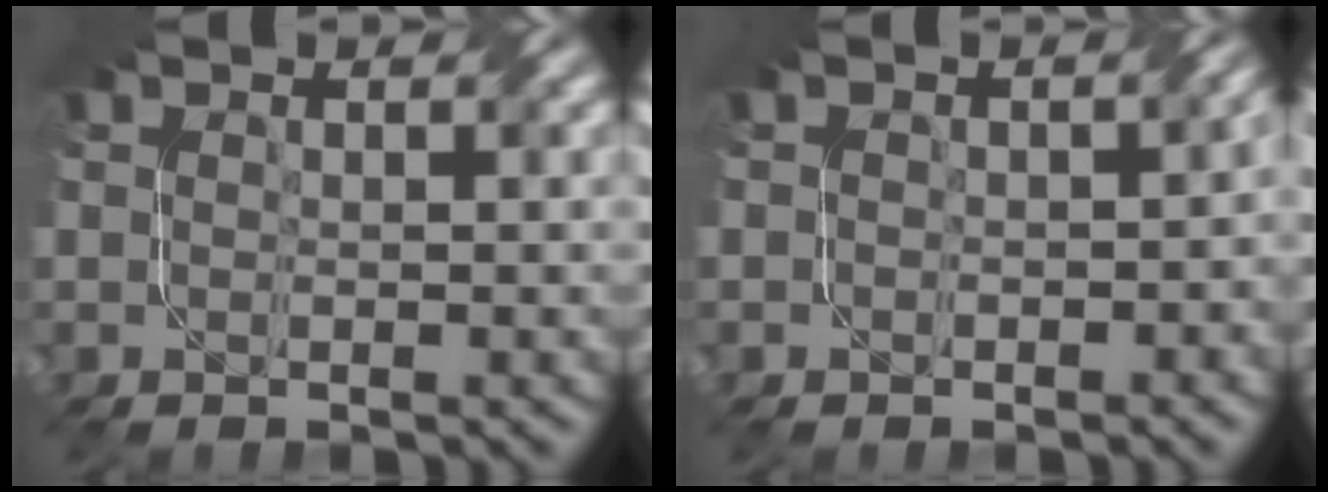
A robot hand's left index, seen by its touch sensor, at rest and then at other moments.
{"total": 3.3, "force": [-0.1, 2.3, 2.4], "torque": [-0.012, -0.004, 0.000]}